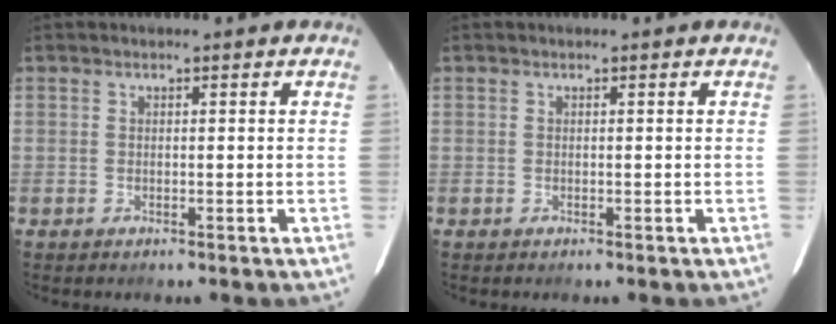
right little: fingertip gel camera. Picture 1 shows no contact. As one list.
[{"total": 0.0}]